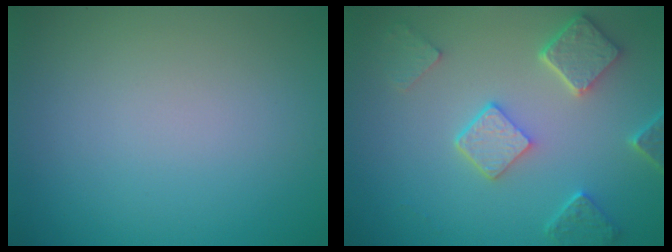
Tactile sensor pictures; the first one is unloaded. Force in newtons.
{"total": 5.0, "press": 3.9, "slide": 3.1}